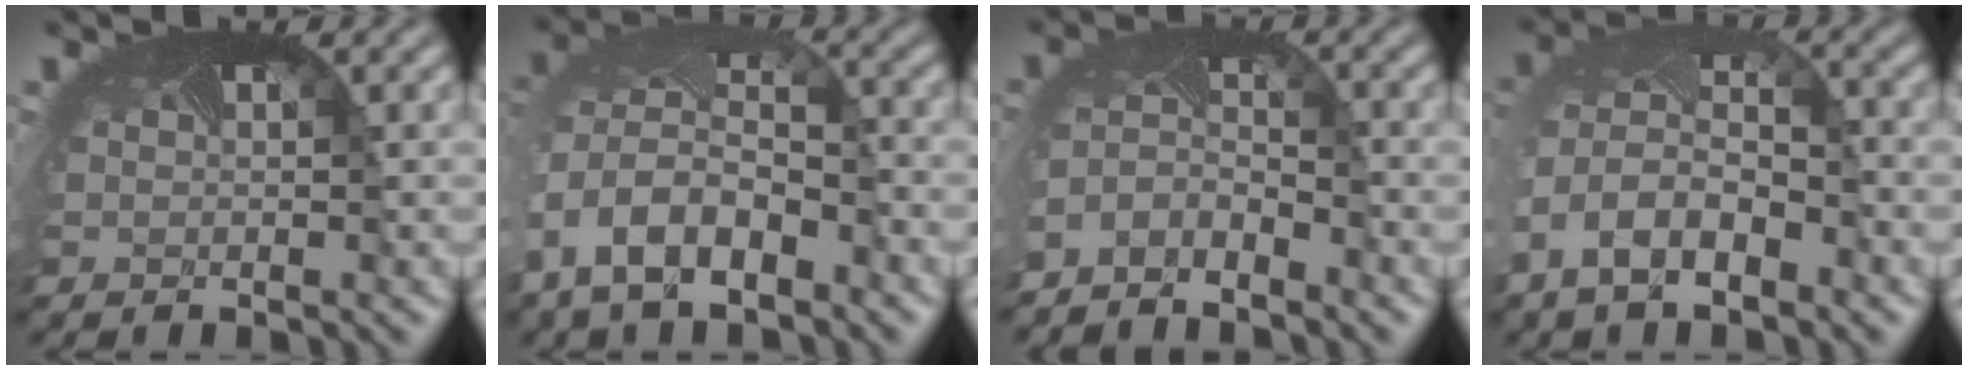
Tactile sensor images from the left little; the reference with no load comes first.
{"total": 9.8, "force": [-4.6, 6.4, 5.9], "torque": [-0.140, -0.038, -0.058]}
{"total": 2.8, "force": [-2.8, 0.5, 0.2], "torque": [-0.033, -0.015, -0.058]}
{"total": 7.4, "force": [-3.7, 4.5, 4.7], "torque": [-0.114, -0.025, -0.057]}